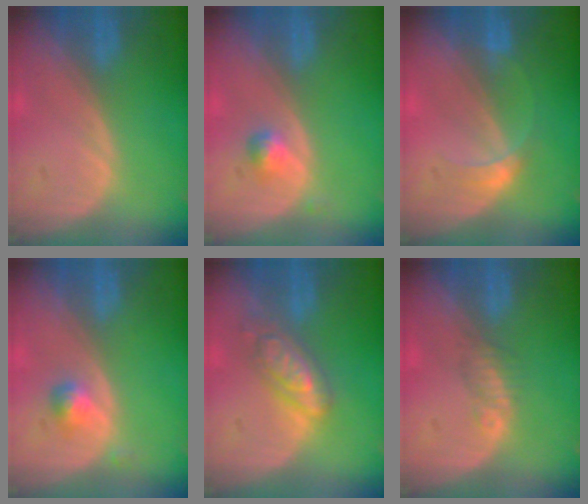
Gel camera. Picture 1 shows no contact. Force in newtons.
{"total": 2.0, "press": 2.0, "slide": 0.2}
{"total": 2.5, "press": 2.5, "slide": 0.1}
{"total": 2.2, "press": 2.2, "slide": 0.2}
{"total": 5.5, "press": 5.5, "slide": 0.2}
{"total": 1.8, "press": 1.6, "slide": 0.8}